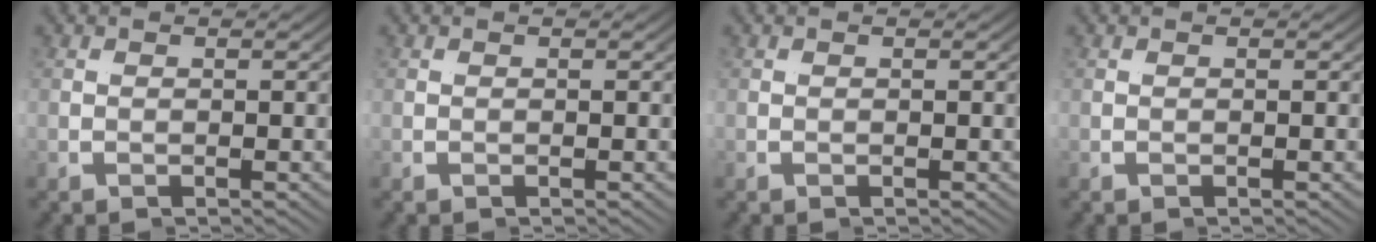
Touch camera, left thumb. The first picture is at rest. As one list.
[{"total": 0.0}, {"total": 0.0}, {"total": 0.0}]